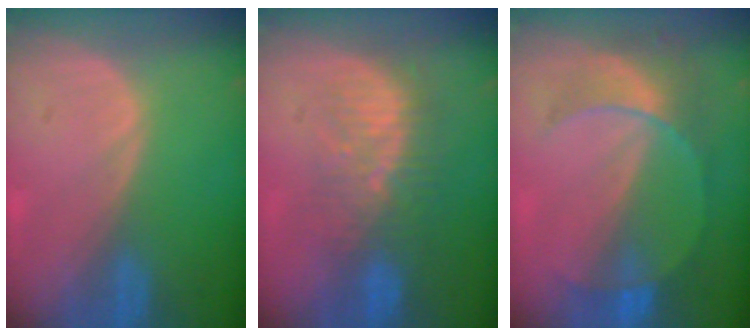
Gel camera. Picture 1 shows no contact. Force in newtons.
{"total": 8.4, "press": 7.8, "slide": 3.0}
{"total": 7.5, "press": 6.6, "slide": 3.6}